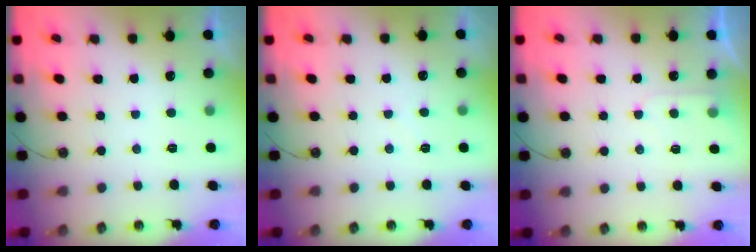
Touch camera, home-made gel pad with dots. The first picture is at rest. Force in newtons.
{"total": 3.2, "press": 3.2, "slide": 0.5}
{"total": 5.3, "press": 5.2, "slide": 0.7}